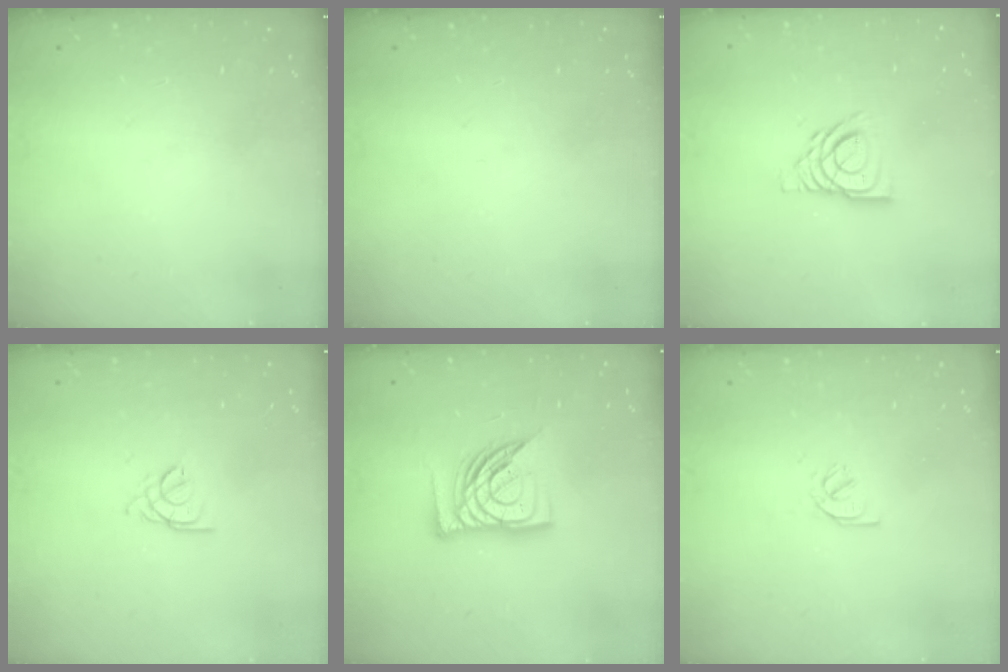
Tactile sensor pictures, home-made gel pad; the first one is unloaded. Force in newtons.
{"total": 0.0}
{"total": 11.3, "press": 11.3, "slide": 1.3}
{"total": 2.2, "press": 2.2, "slide": 0.5}
{"total": 14.8, "press": 14.6, "slide": 1.9}
{"total": 2.1, "press": 2.1, "slide": 0.2}